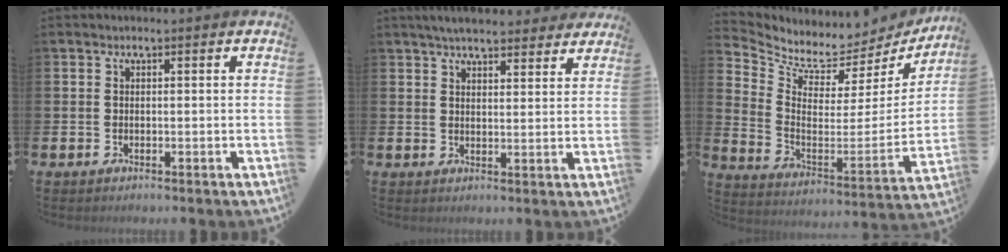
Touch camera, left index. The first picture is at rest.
{"total": 4.9, "force": [4.6, 0.9, 1.2], "torque": [-0.034, -0.016, 0.084]}
{"total": 6.5, "force": [6.0, 2.3, 1.1], "torque": [-0.061, -0.059, 0.098]}